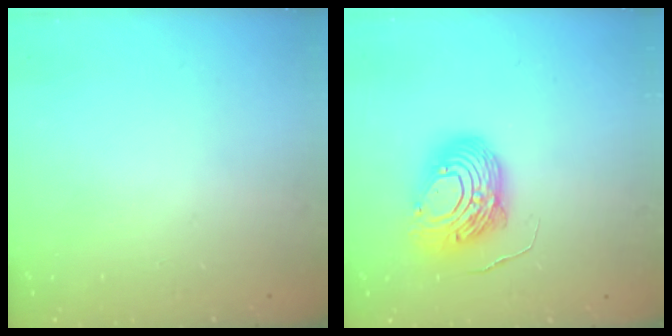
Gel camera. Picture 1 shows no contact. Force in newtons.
{"total": 12.7, "press": 12.6, "slide": 1.6}